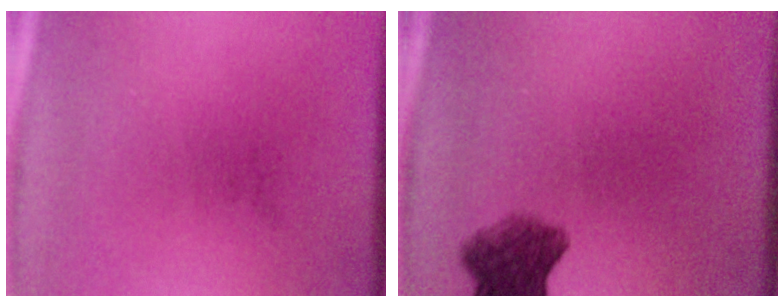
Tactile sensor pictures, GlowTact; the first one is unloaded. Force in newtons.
{"total": 6.4}